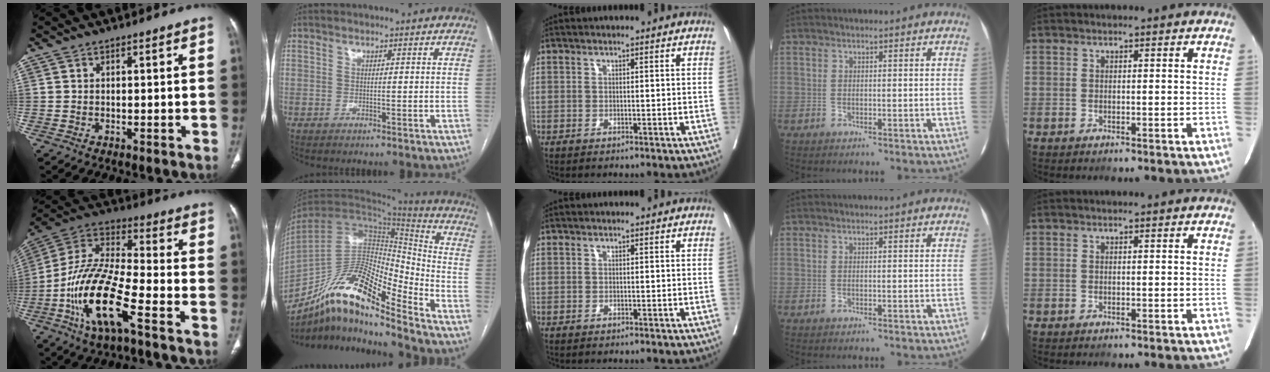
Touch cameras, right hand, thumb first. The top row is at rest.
{"thumb": {"total": 17.5, "force": [-7.4, 5.2, 15.0], "torque": [-0.302, 0.039, -0.140]}, "index": {"total": 18.1, "force": [-13.0, 3.5, 12.1], "torque": [-0.221, 0.021, -0.233]}}